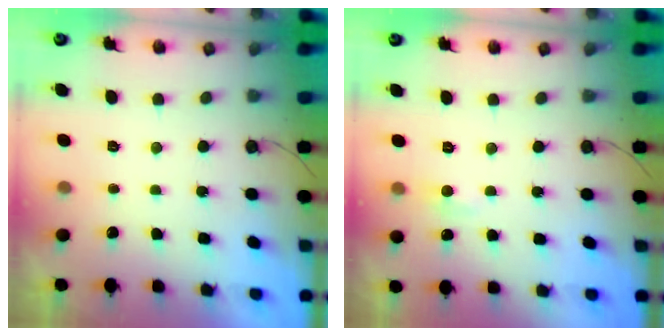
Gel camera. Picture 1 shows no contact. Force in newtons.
{"total": 5.3, "press": 5.2, "slide": 0.7}